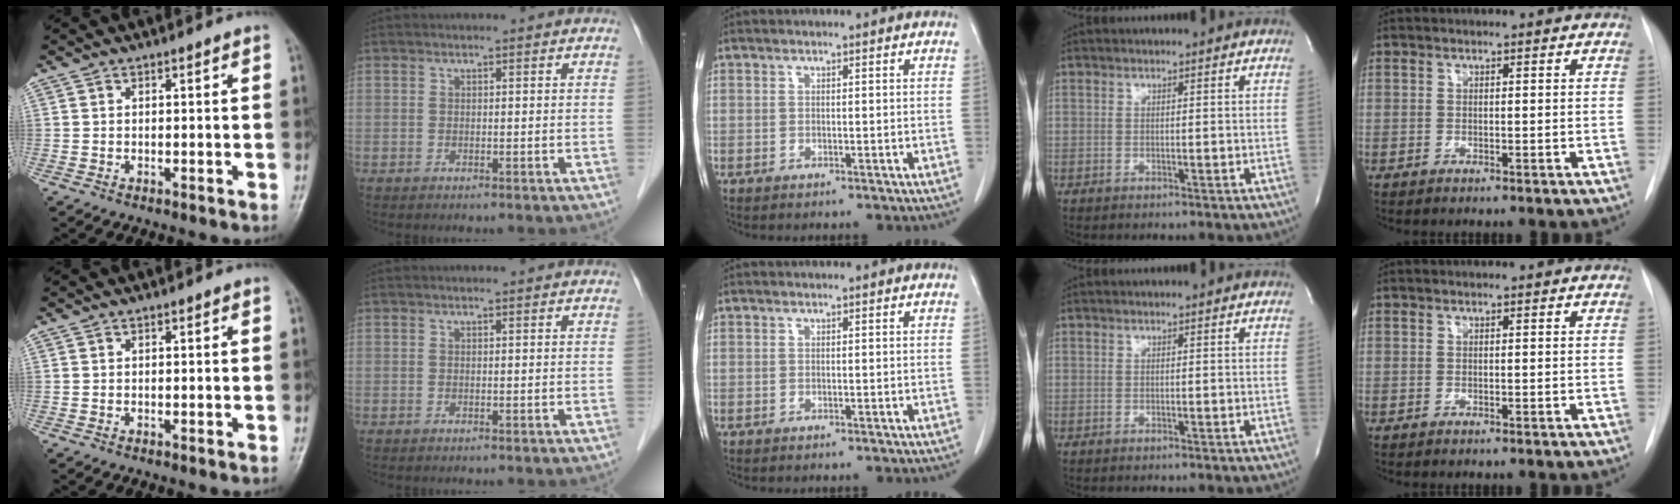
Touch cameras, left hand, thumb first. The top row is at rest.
{}